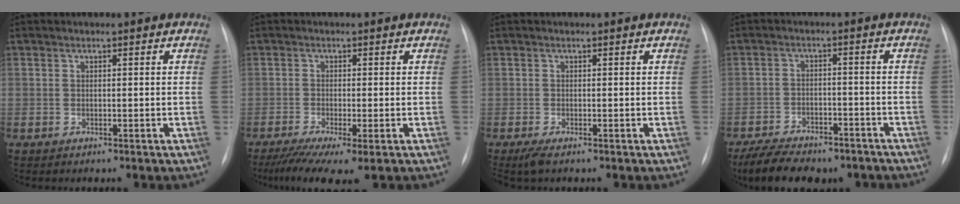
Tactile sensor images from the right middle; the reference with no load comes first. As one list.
[{"total": 8.0, "force": [-5.1, 1.4, 6.0], "torque": [-0.100, -0.021, -0.086]}, {"total": 2.1, "force": [-1.4, 0.5, 1.5], "torque": [-0.034, -0.008, -0.026]}, {"total": 13.9, "force": [-11.1, 5.6, 6.3], "torque": [-0.114, 0.005, -0.161]}]